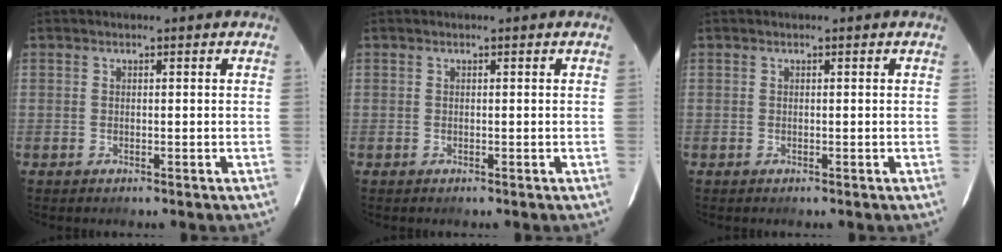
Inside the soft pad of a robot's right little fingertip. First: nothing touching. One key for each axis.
{"total": 0.0}
{"total": 0.0}